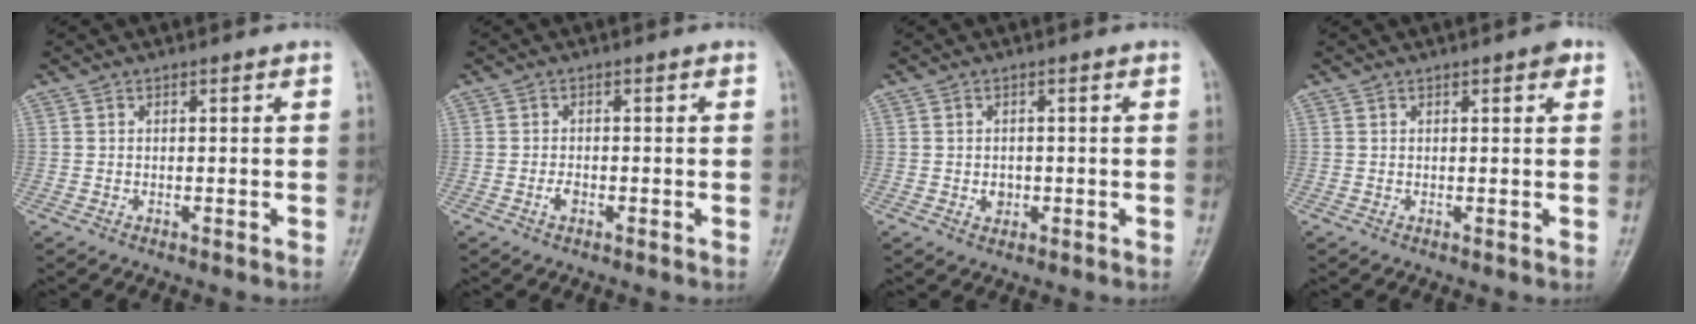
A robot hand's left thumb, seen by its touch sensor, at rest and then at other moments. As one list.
[{"total": 1.6, "force": [-0.6, 0.9, 1.1], "torque": [-0.020, 0.002, -0.013]}, {"total": 1.9, "force": [-0.3, 1.6, 1.0], "torque": [-0.005, 0.002, -0.002]}, {"total": 2.0, "force": [1.0, 0.6, 1.6], "torque": [-0.018, -0.001, 0.011]}]